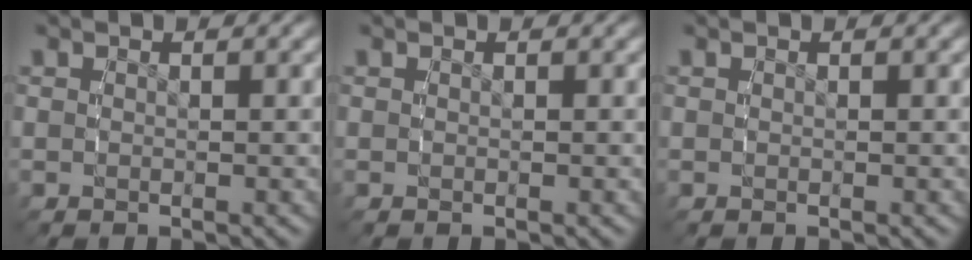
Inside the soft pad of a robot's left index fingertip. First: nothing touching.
{"total": 0.0}
{"total": 0.0}